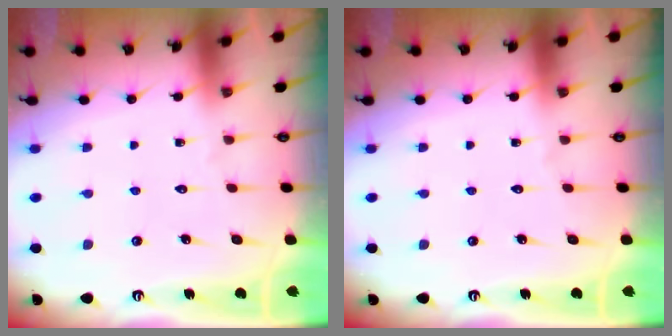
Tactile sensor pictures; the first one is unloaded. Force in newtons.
{"total": 0.0}